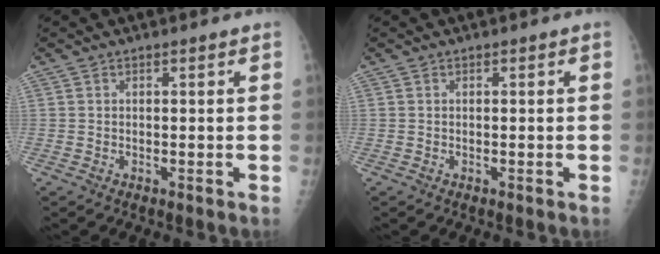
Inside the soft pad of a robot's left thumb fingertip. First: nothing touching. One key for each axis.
{"total": 0.0}